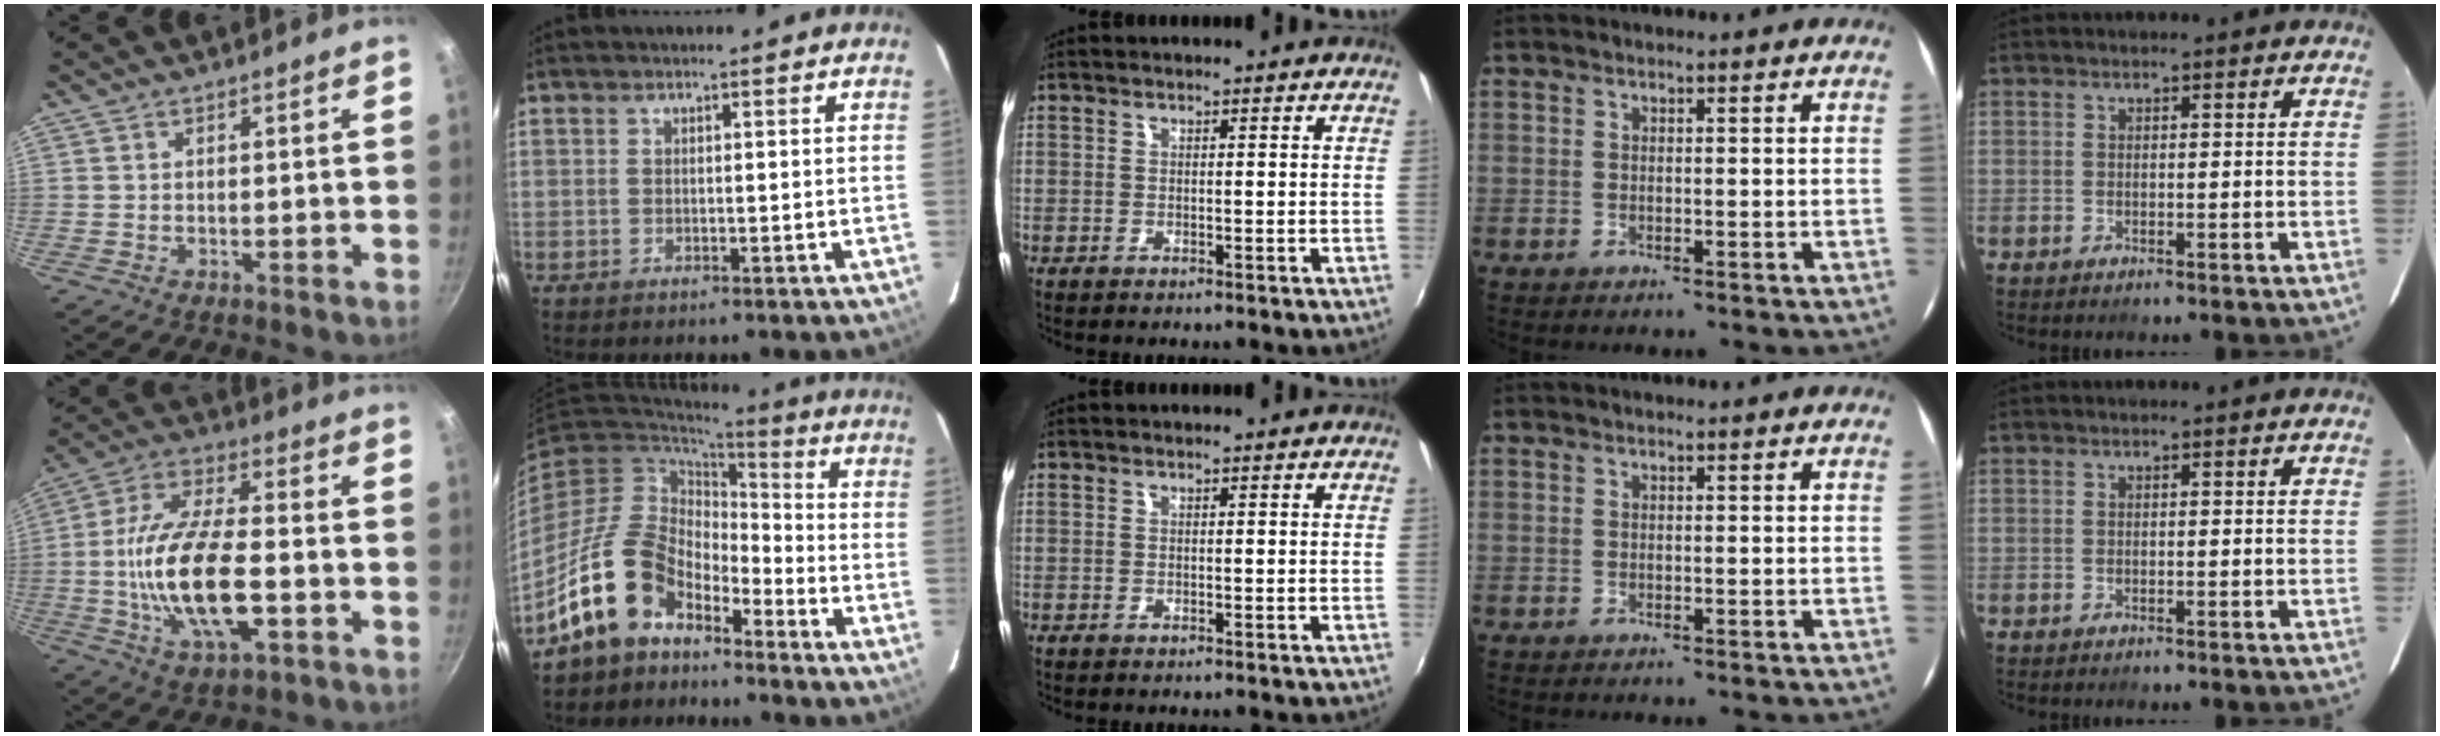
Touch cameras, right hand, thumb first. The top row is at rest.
{"thumb": {"total": 18.9, "force": [-3.8, 8.2, 16.6], "torque": [-0.313, 0.021, -0.076]}, "index": {"total": 13.8, "force": [-9.6, 7.6, 6.4], "torque": [-0.128, 0.020, -0.174]}}